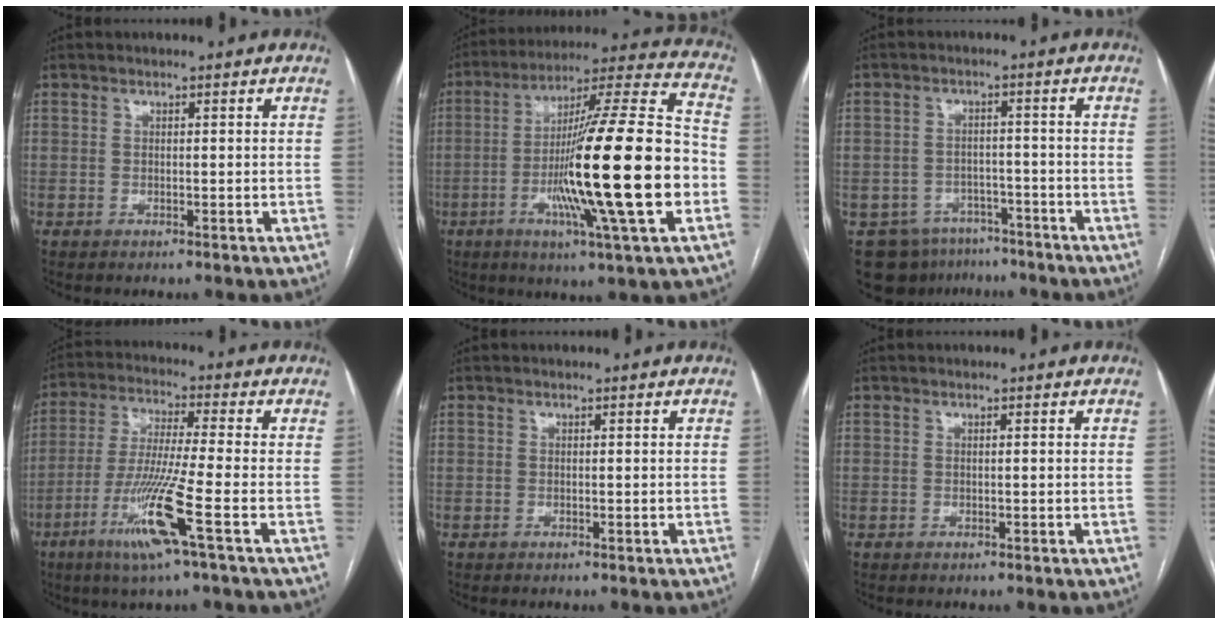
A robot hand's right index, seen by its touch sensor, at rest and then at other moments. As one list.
[{"total": 24.5, "force": [-5.3, 0.1, 23.9], "torque": [-0.382, -0.012, -0.102]}, {"total": 8.7, "force": [-6.1, 6.0, 1.5], "torque": [-0.021, 0.016, -0.083]}, {"total": 11.9, "force": [-5.1, -1.2, 10.6], "torque": [-0.216, -0.025, -0.103]}, {"total": 0.0}, {"total": 0.0}]